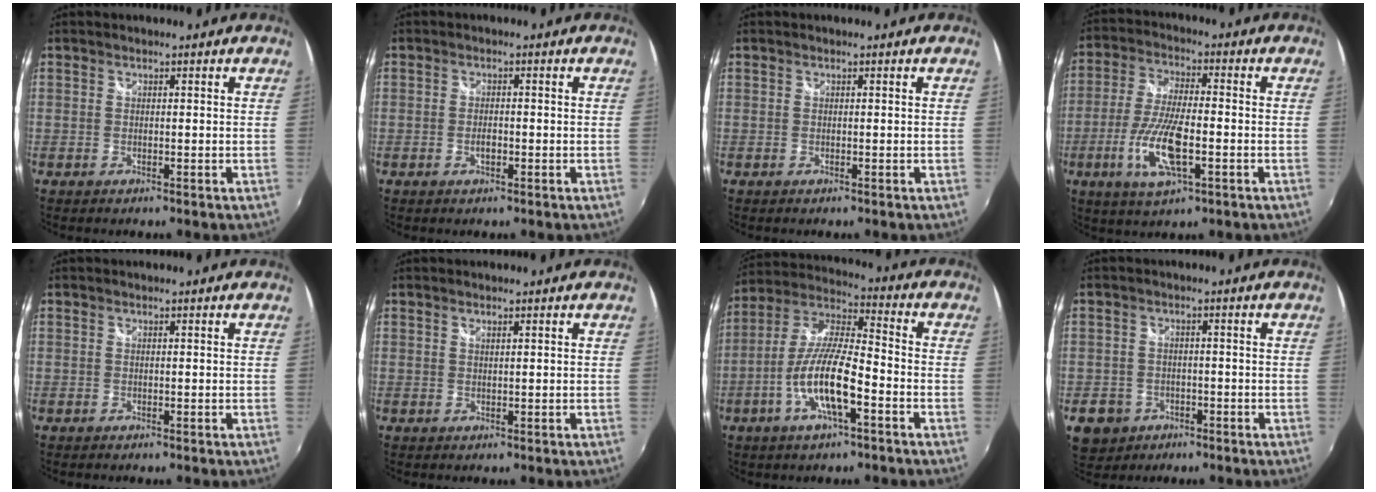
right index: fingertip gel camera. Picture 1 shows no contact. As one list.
[{"total": 1.7, "force": [-0.6, 0.9, 1.3], "torque": [-0.024, 0.000, -0.011]}, {"total": 0.0}, {"total": 11.8, "force": [-3.9, 3.5, 10.5], "torque": [-0.220, -0.011, -0.075]}, {"total": 0.0}, {"total": 0.7, "force": [0.5, 0.1, 0.4], "torque": [-0.007, 0.001, 0.008]}, {"total": 13.2, "force": [-5.3, 3.1, 11.7], "torque": [-0.239, -0.004, -0.102]}, {"total": 5.9, "force": [-2.6, 5.0, 1.7], "torque": [-0.049, 0.007, -0.034]}]